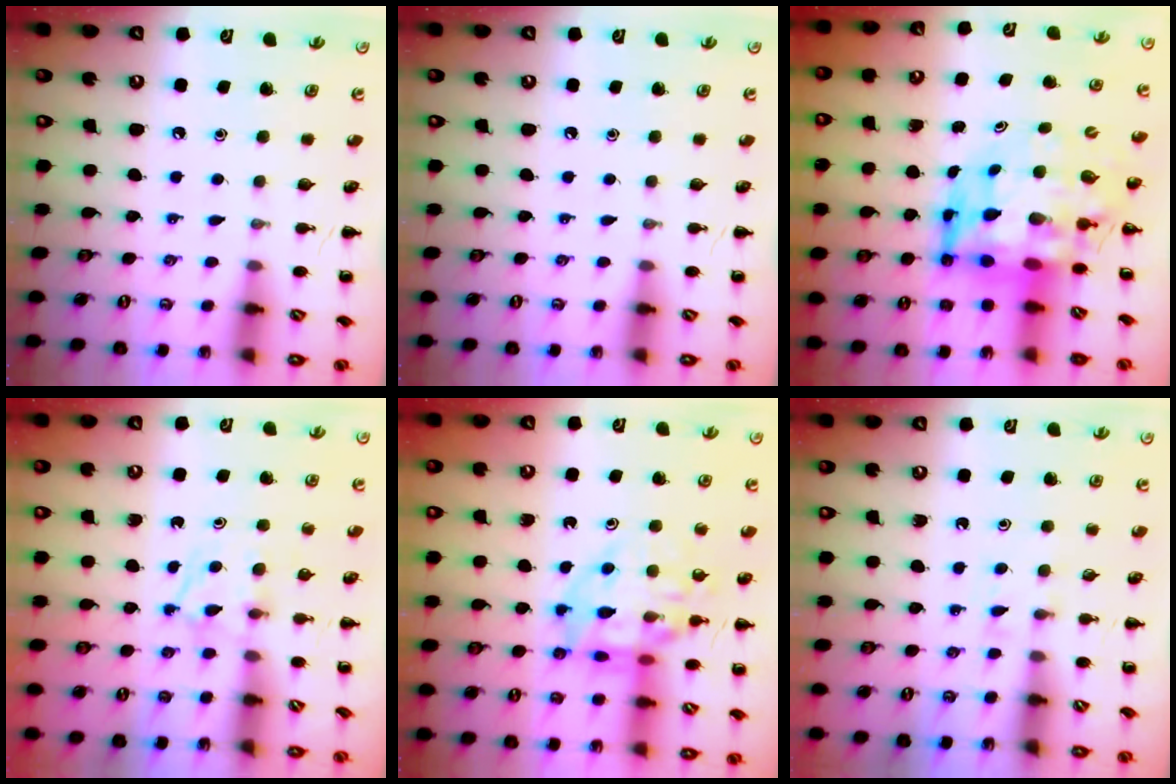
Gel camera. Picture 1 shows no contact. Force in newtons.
{"total": 0.0}
{"total": 8.3, "press": 7.9, "slide": 2.6}
{"total": 3.3, "press": 3.1, "slide": 1.2}
{"total": 13.7, "press": 13.4, "slide": 2.9}
{"total": 2.8, "press": 2.5, "slide": 1.1}